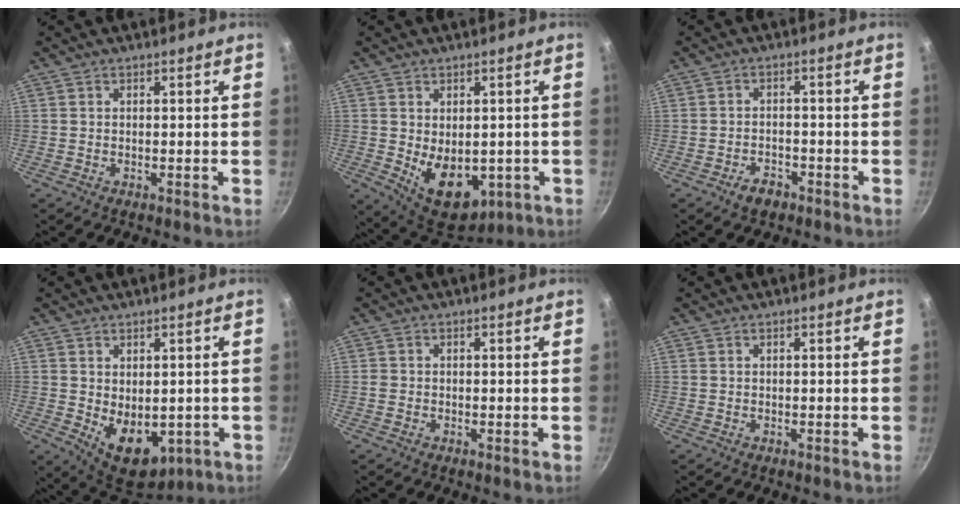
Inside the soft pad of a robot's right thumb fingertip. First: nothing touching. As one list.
[{"total": 12.2, "force": [-2.0, 8.0, 8.9], "torque": [-0.102, -0.017, -0.002]}, {"total": 3.7, "force": [-2.6, 2.1, 1.8], "torque": [-0.021, 0.021, -0.038]}, {"total": 10.5, "force": [-1.5, 7.0, 7.7], "torque": [-0.088, -0.018, 0.002]}, {"total": 0.9, "force": [-0.4, 0.8, 0.4], "torque": [-0.008, 0.001, -0.008]}, {"total": 0.0}]